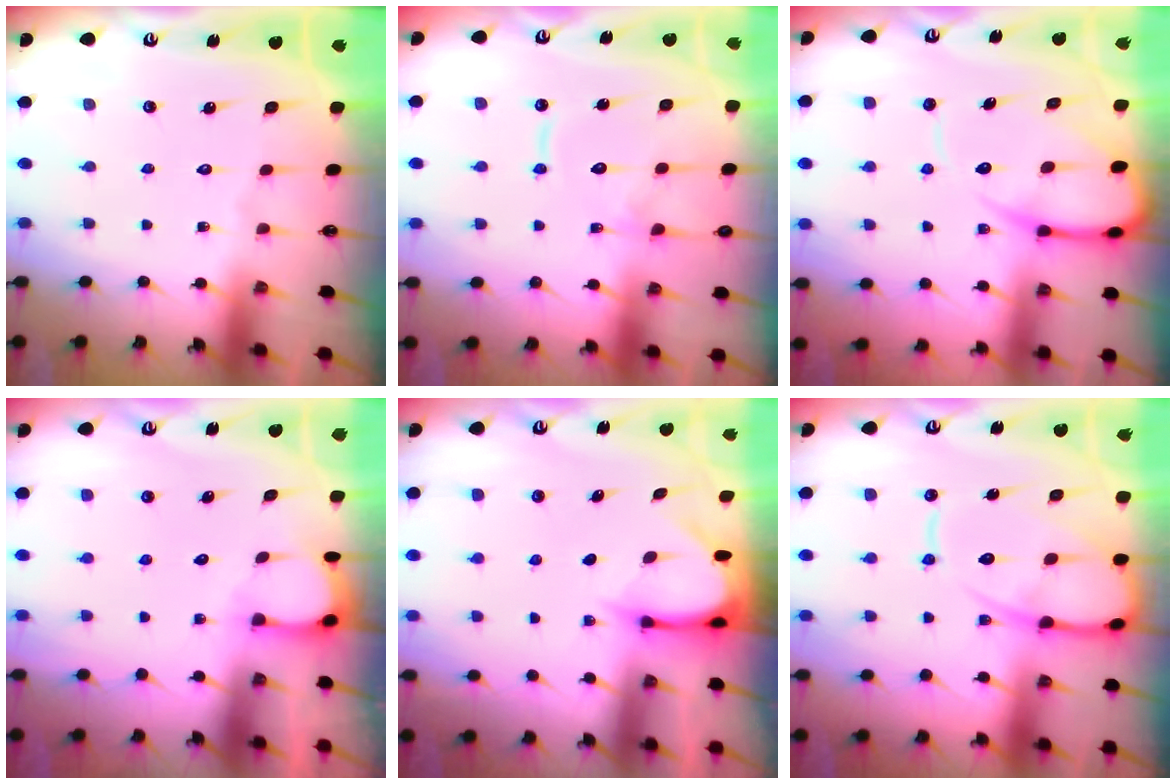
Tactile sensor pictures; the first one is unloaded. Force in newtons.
{"total": 11.3, "press": 11.2, "slide": 1.2}
{"total": 9.8, "press": 9.7, "slide": 1.1}
{"total": 2.1, "press": 2.1, "slide": 0.3}
{"total": 3.8, "press": 3.8, "slide": 0.2}
{"total": 12.9, "press": 12.8, "slide": 1.3}